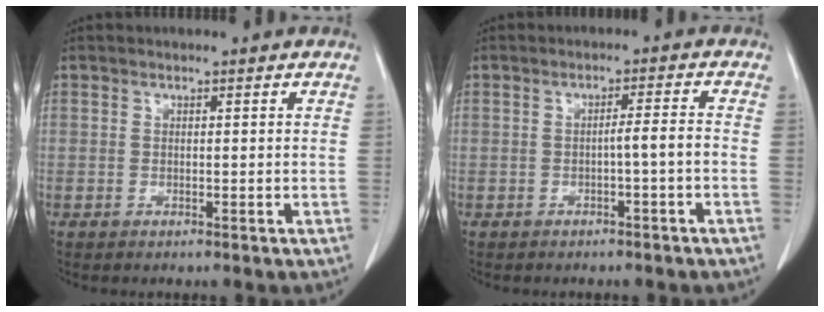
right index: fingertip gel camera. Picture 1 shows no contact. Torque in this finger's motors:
{"motor_torque": [0.07, -0.11, 0.19, 0.04]}